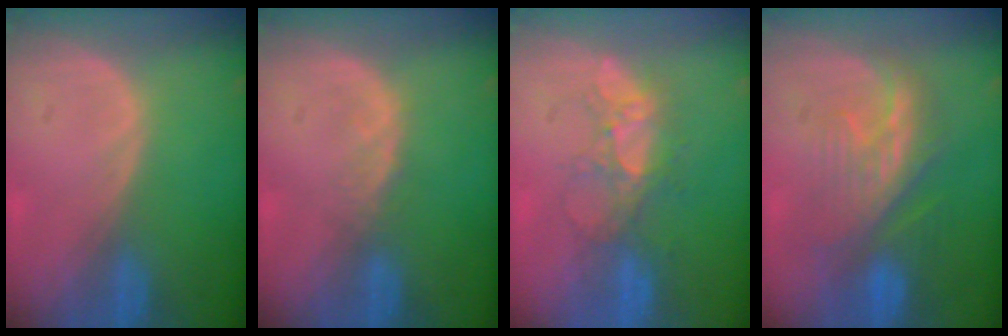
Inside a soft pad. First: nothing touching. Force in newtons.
{"total": 1.4, "press": 1.4, "slide": 0.2}
{"total": 5.6, "press": 5.4, "slide": 1.6}
{"total": 8.4, "press": 8.2, "slide": 1.8}